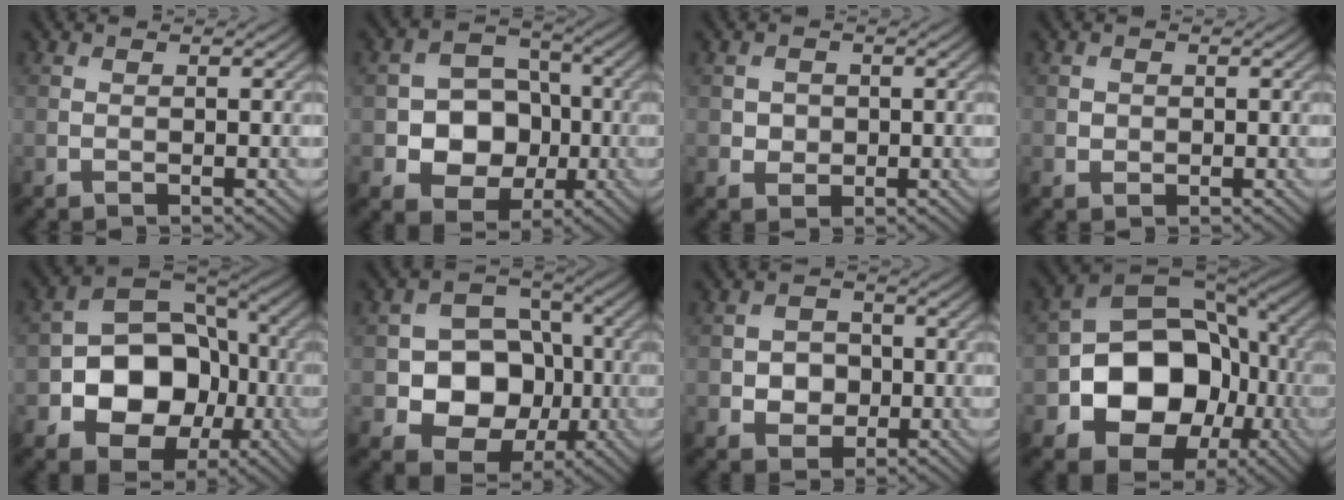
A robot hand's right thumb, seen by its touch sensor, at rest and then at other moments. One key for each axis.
{"total": 8.5, "fx": -1.7, "fy": 6.9, "fz": 4.7, "tx": -0.084, "ty": -0.005, "tz": -0.051}
{"total": 1.7, "fx": 0.0, "fy": 1.6, "fz": 0.6, "tx": -0.013, "ty": -0.004, "tz": -0.002}
{"total": 0.8, "fx": 0.1, "fy": 0.7, "fz": 0.2, "tx": -0.005, "ty": -0.002, "tz": 0.001}
{"total": 12.3, "fx": -3.0, "fy": 9.3, "fz": 7.5, "tx": -0.128, "ty": -0.013, "tz": -0.066}
{"total": 10.1, "fx": -1.7, "fy": 8.3, "fz": 5.6, "tx": -0.093, "ty": -0.007, "tz": -0.054}
{"total": 3.6, "fx": -0.6, "fy": 3.1, "fz": 1.8, "tx": -0.031, "ty": 0.000, "tz": -0.017}
{"total": 14.9, "fx": -3.7, "fy": 11.3, "fz": 9.0, "tx": -0.161, "ty": -0.030, "tz": -0.069}